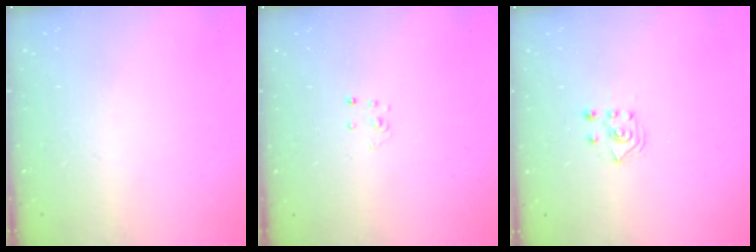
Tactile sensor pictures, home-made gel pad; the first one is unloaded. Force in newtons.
{"total": 2.3, "press": 2.3, "slide": 0.2}
{"total": 3.7, "press": 3.6, "slide": 0.8}